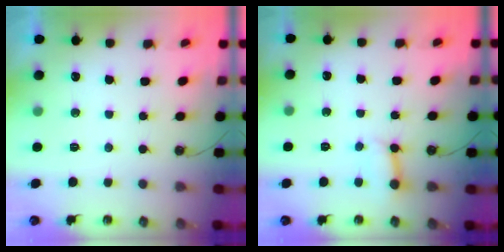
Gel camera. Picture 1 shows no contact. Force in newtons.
{"total": 3.4, "press": 3.4, "slide": 0.1}